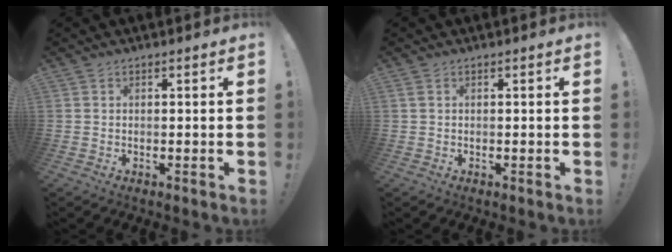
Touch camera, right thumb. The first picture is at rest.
{"total": 0.5, "force": [0.3, 0.2, 0.4], "torque": [-0.009, 0.001, 0.004]}